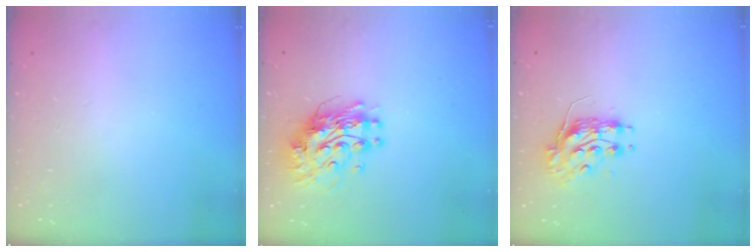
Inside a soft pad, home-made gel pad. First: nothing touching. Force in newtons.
{"total": 11.2, "press": 11.2, "slide": 0.9}
{"total": 8.7, "press": 8.7, "slide": 0.4}